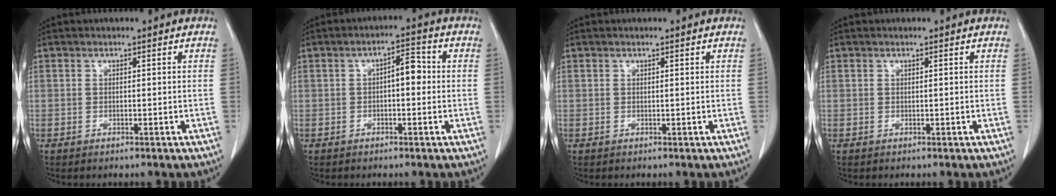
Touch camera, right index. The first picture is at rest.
{"total": 3.8, "force": [0.0, 1.5, 3.5], "torque": [-0.049, 0.022, -0.002]}
{"total": 0.0}
{"total": 0.0}